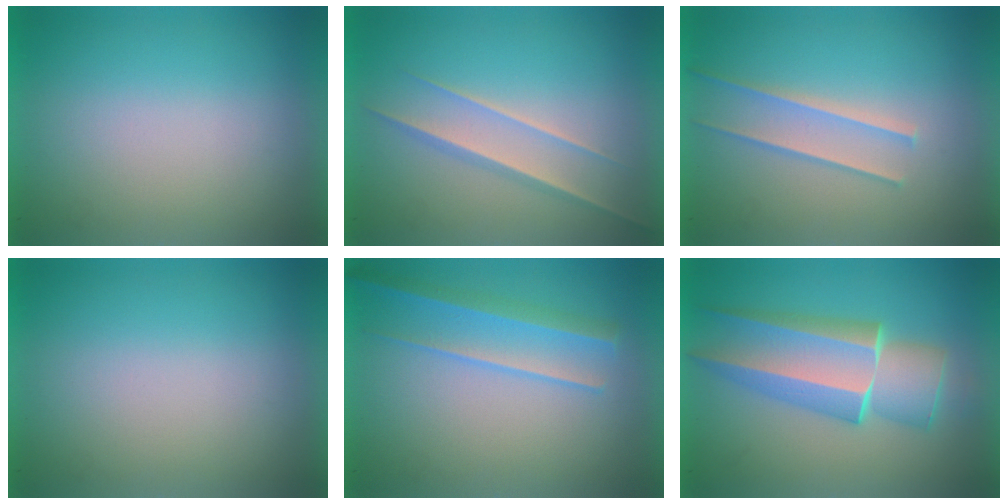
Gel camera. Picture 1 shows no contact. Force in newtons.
{"total": 1.5}
{"total": 1.5}
{"total": 0.0}
{"total": 2.2}
{"total": 6.4}